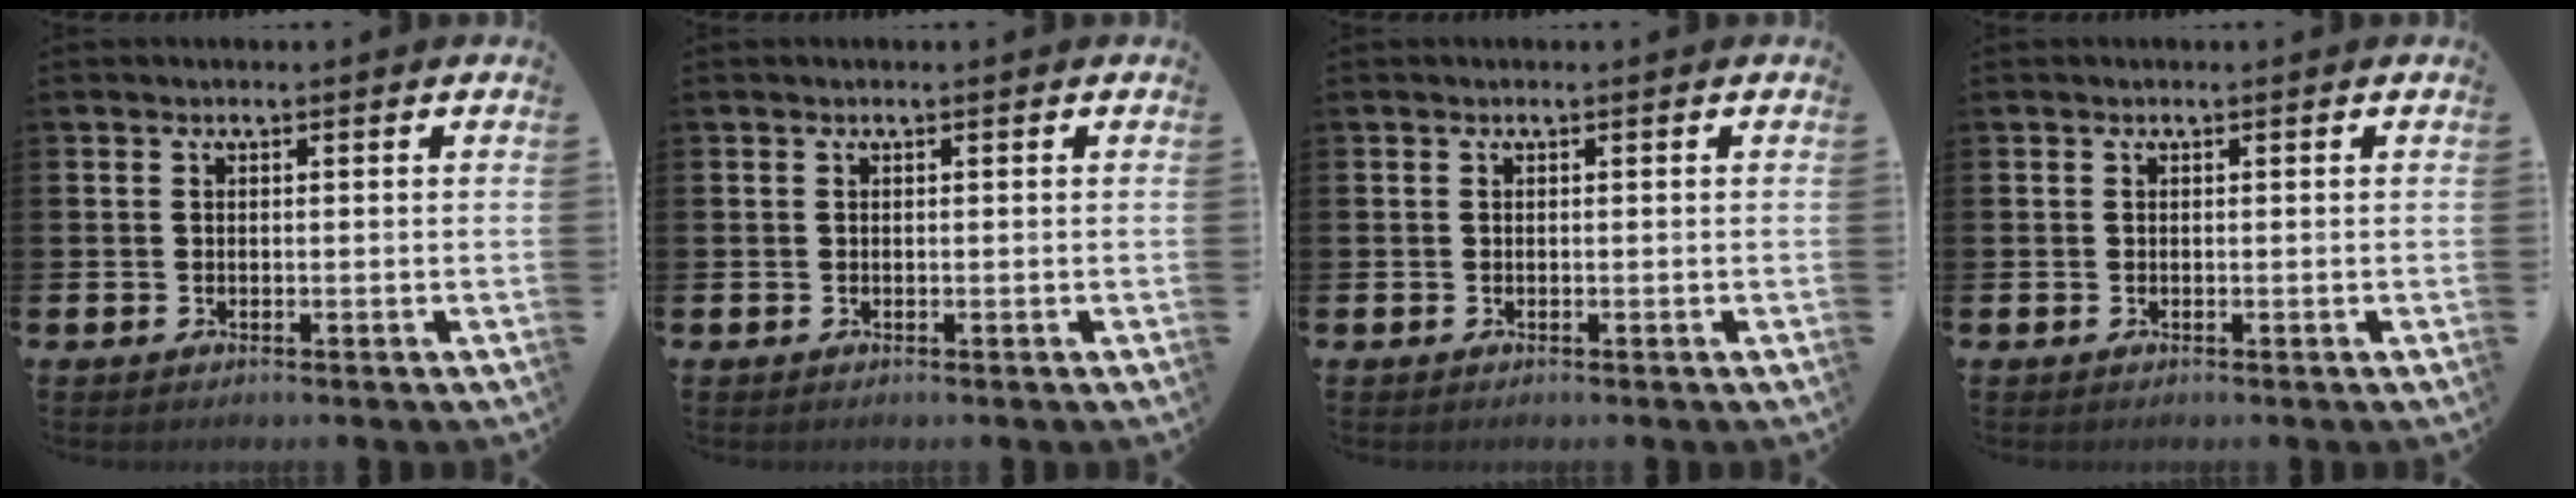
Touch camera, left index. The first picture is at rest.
{"total": 0.0}
{"total": 0.0}
{"total": 0.0}